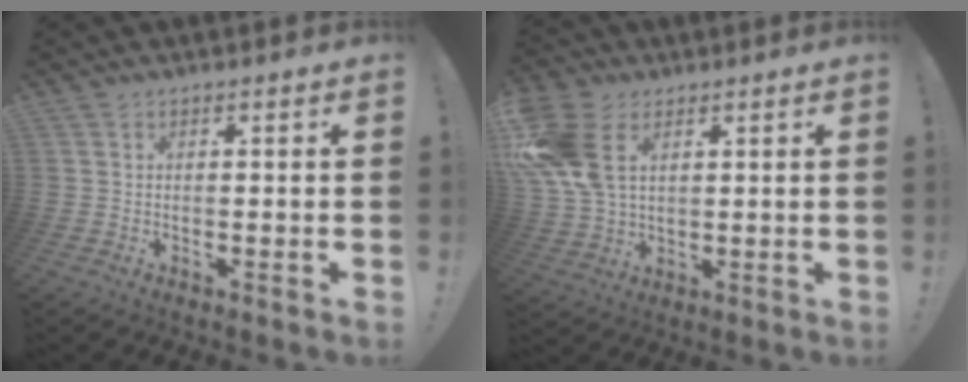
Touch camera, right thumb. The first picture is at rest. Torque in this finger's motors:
{"motor_torque": [0.55, 1.72, 1.46, 0.34, 0.19]}